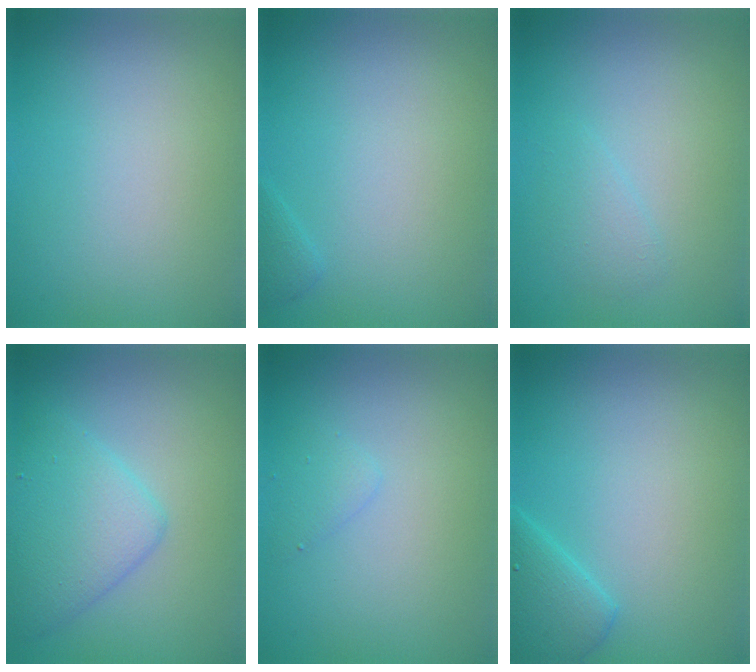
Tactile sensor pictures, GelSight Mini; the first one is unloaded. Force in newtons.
{"total": 0.7, "press": 0.7, "slide": 0.1}
{"total": 1.2, "press": 1.2, "slide": 0.1}
{"total": 4.4, "press": 4.4, "slide": 0.0}
{"total": 1.0, "press": 1.0, "slide": 0.1}
{"total": 2.7, "press": 2.7, "slide": 0.2}